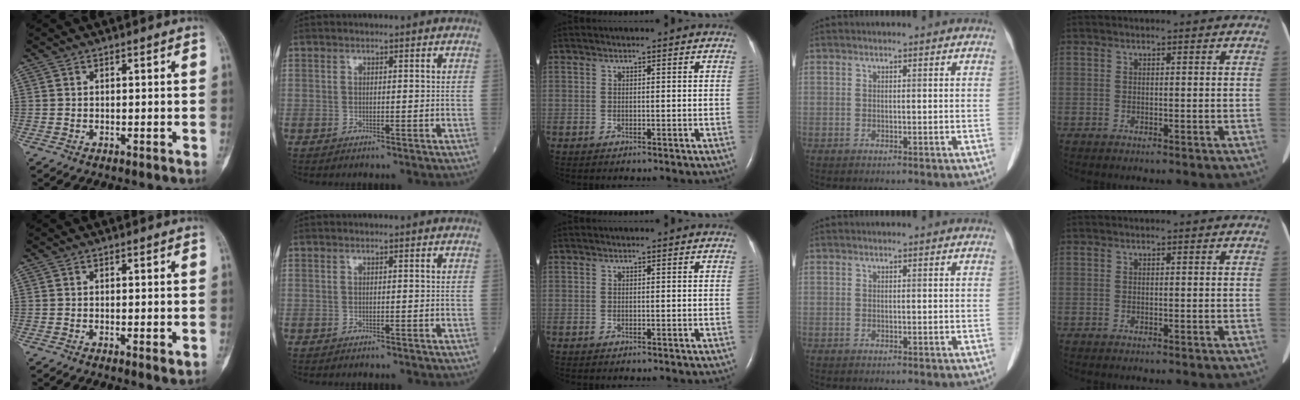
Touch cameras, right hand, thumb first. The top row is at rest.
{"thumb": {"total": 2.0, "force": [-0.4, 0.5, 1.9], "torque": [-0.033, -0.008, -0.005]}}